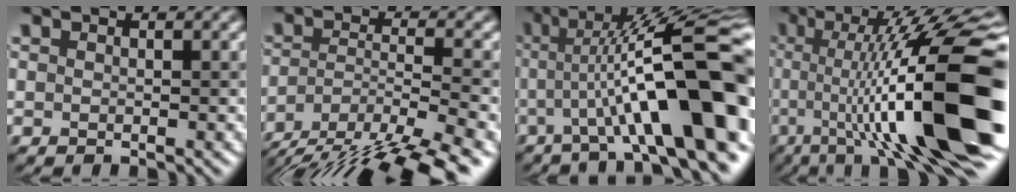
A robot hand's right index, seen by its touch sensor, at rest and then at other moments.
{"total": 14.0, "force": [-11.5, 3.4, 7.2], "torque": [-0.143, -0.025, -0.166]}
{"total": 13.6, "force": [-2.0, 3.1, 13.1], "torque": [-0.181, 0.023, -0.025]}
{"total": 17.4, "force": [-2.0, 4.6, 16.7], "torque": [-0.218, 0.035, -0.028]}